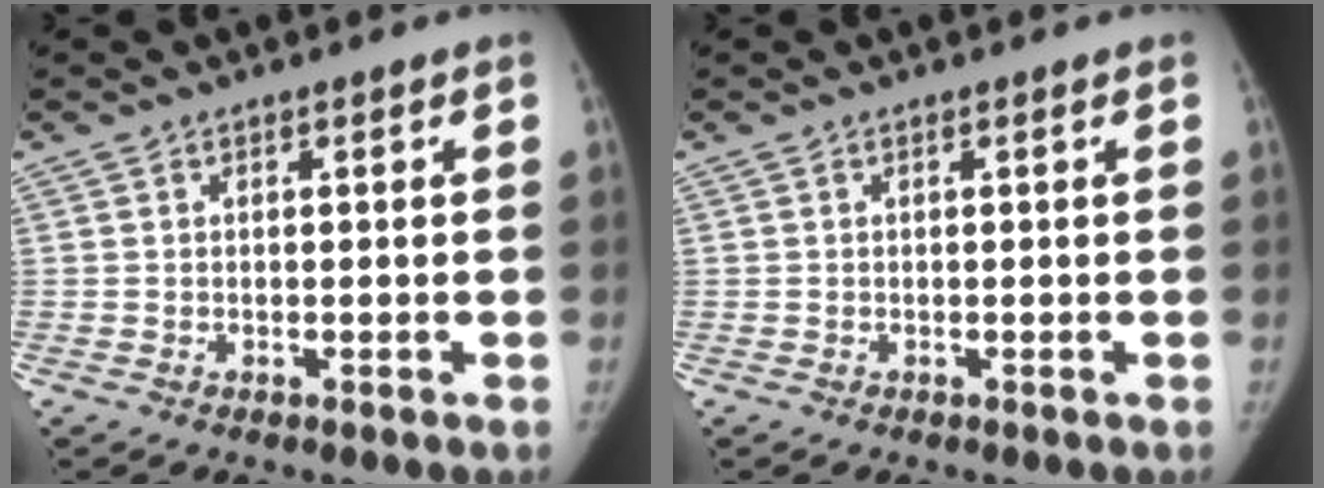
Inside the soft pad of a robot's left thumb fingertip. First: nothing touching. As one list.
[{"total": 0.0}]